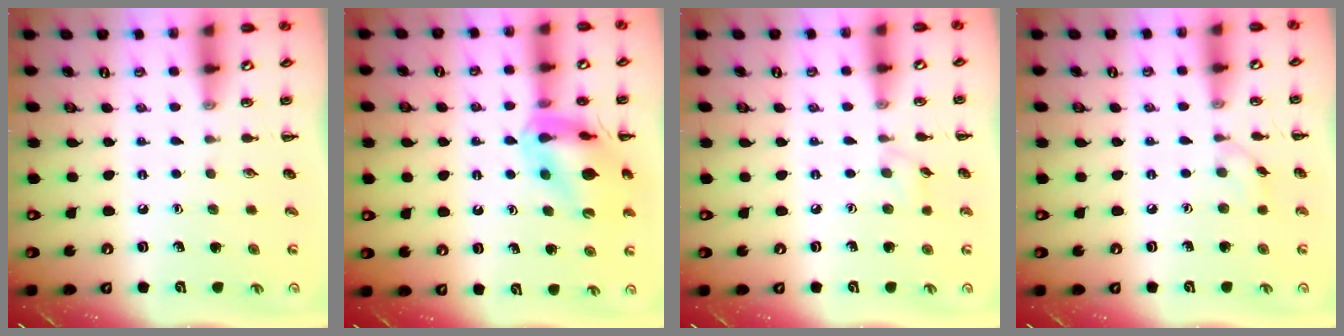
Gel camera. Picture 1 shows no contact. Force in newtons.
{"total": 16.6, "press": 16.4, "slide": 2.3}
{"total": 3.2, "press": 2.9, "slide": 1.3}
{"total": 3.3, "press": 3.2, "slide": 1.0}